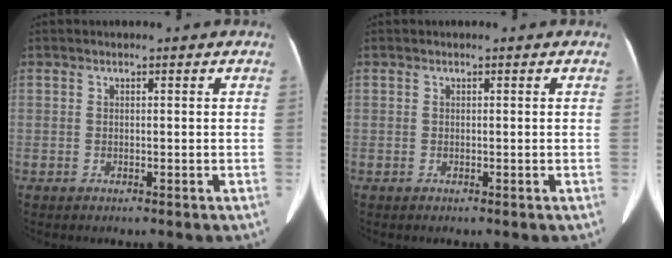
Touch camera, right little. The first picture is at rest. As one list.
[{"total": 0.0}]